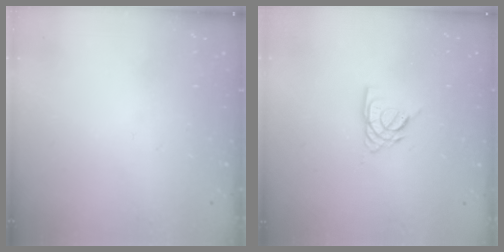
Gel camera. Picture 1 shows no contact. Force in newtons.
{"total": 6.0, "press": 6.0, "slide": 0.6}